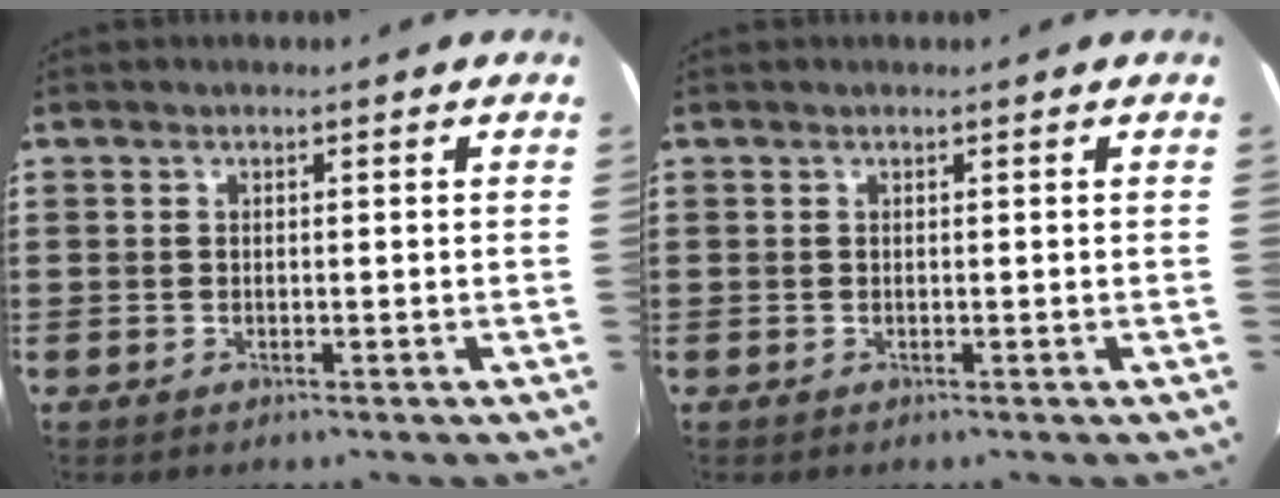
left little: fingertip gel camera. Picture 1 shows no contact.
{"total": 0.0}